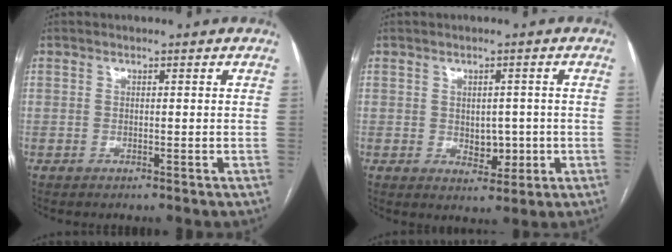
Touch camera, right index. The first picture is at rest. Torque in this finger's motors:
{"motor_torque": [0.07, -0.03, 0.12, 0.02]}